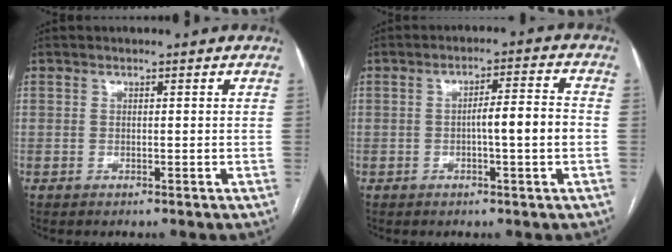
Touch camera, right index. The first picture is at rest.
{"total": 5.8, "force": [-1.0, 0.2, 5.7], "torque": [-0.086, 0.011, -0.015]}